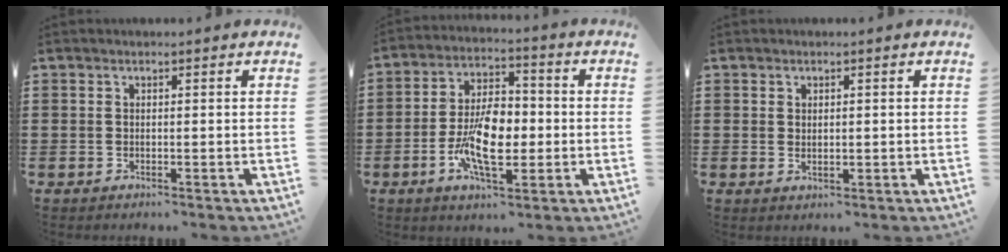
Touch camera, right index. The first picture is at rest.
{"total": 10.0, "force": [-2.0, 5.1, 8.4], "torque": [-0.168, 0.001, -0.041]}
{"total": 0.7, "force": [0.4, 0.4, 0.4], "torque": [-0.008, 0.005, 0.007]}